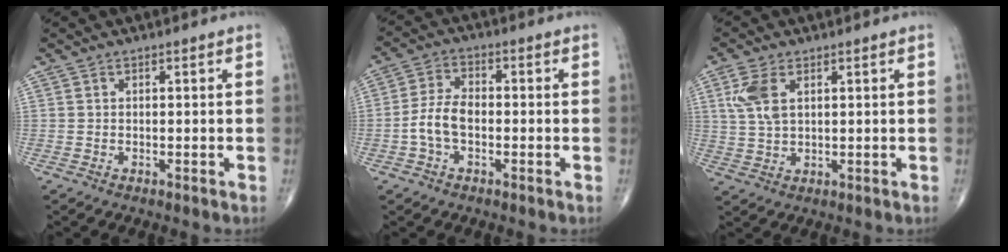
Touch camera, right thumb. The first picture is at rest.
{"total": 6.3, "force": [-1.5, 3.6, 4.9], "torque": [-0.100, 0.021, -0.035]}
{"total": 6.1, "force": [2.2, 3.2, 4.7], "torque": [-0.109, 0.002, 0.049]}